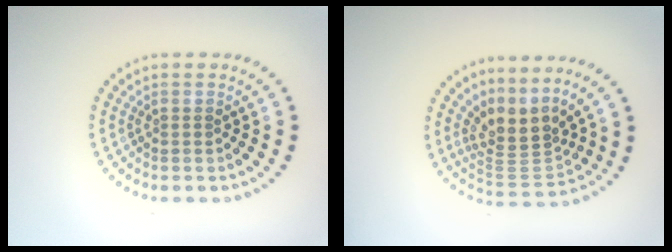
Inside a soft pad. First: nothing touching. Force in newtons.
{"total": 3.6, "press": 2.4, "slide": 2.7}